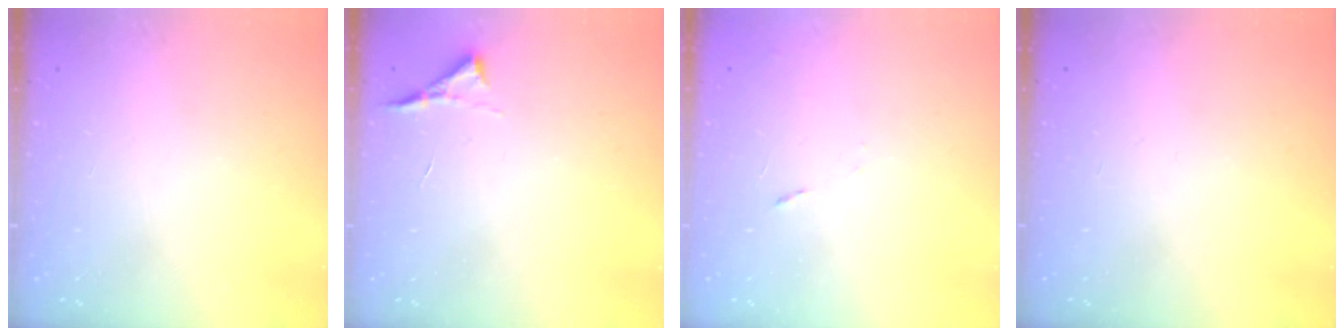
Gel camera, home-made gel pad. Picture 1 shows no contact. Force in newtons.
{"total": 3.6, "press": 3.6, "slide": 0.5}
{"total": 5.3, "press": 5.3, "slide": 0.5}
{"total": 0.0}